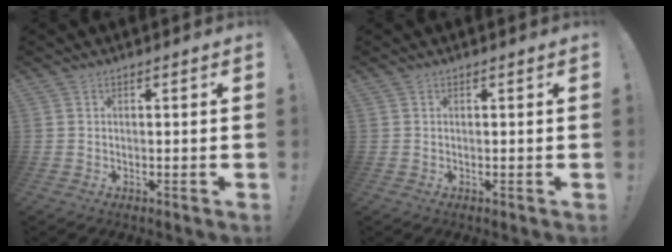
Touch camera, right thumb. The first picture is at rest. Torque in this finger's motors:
{"motor_torque": [0.09, 0.05, -0.28, -0.06, 0.04]}